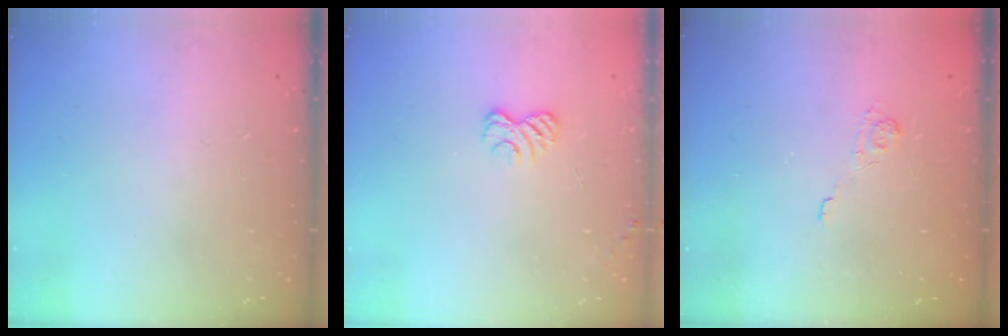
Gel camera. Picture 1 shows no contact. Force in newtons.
{"total": 2.8, "press": 2.5, "slide": 1.3}
{"total": 1.9, "press": 1.3, "slide": 1.3}